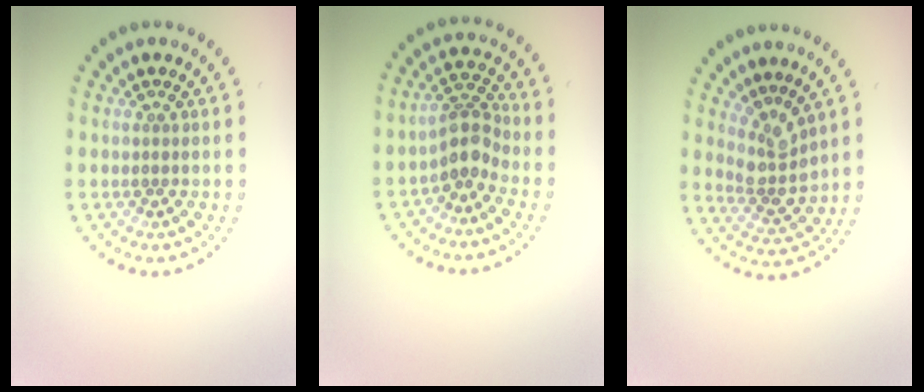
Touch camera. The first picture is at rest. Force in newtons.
{"total": 2.8, "press": 2.2, "slide": 1.8}
{"total": 2.9, "press": 2.2, "slide": 1.8}